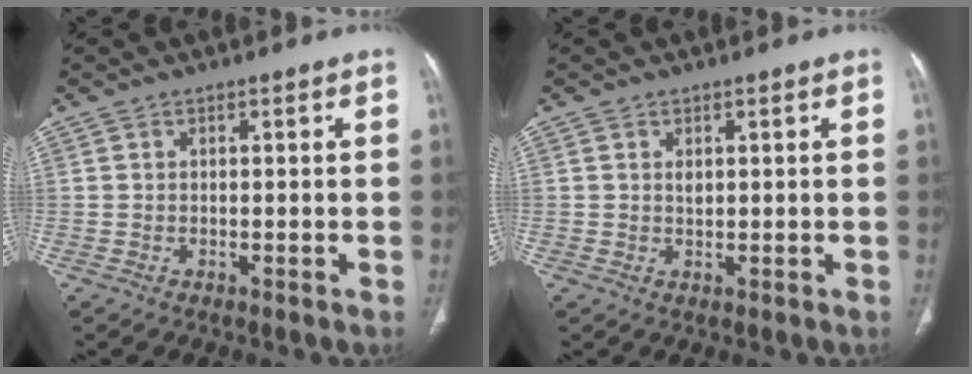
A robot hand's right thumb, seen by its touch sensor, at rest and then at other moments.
{"total": 1.5, "force": [0.6, 0.9, 1.0], "torque": [-0.012, -0.004, 0.015]}